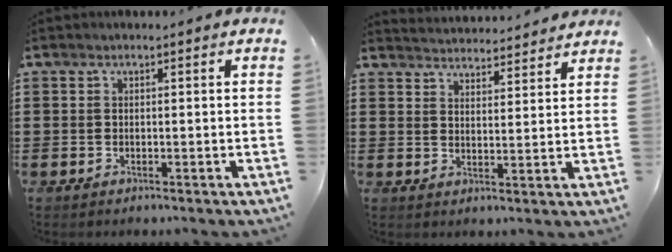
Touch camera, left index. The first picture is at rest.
{"total": 3.6, "force": [3.5, -0.4, -0.3], "torque": [-0.007, -0.024, 0.062]}